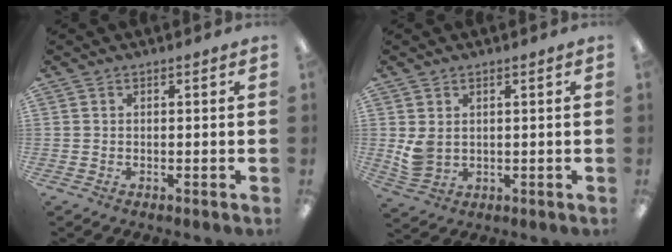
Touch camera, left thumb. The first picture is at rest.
{"total": 4.4, "force": [1.2, 3.1, 2.8], "torque": [-0.060, -0.006, 0.022]}